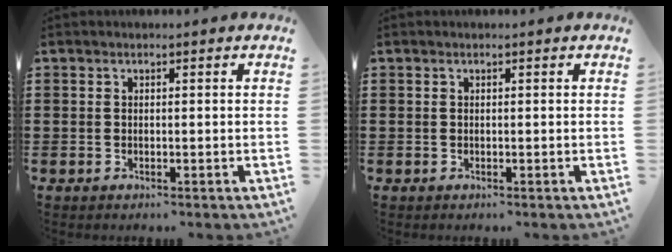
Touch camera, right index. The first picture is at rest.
{"total": 0.0}